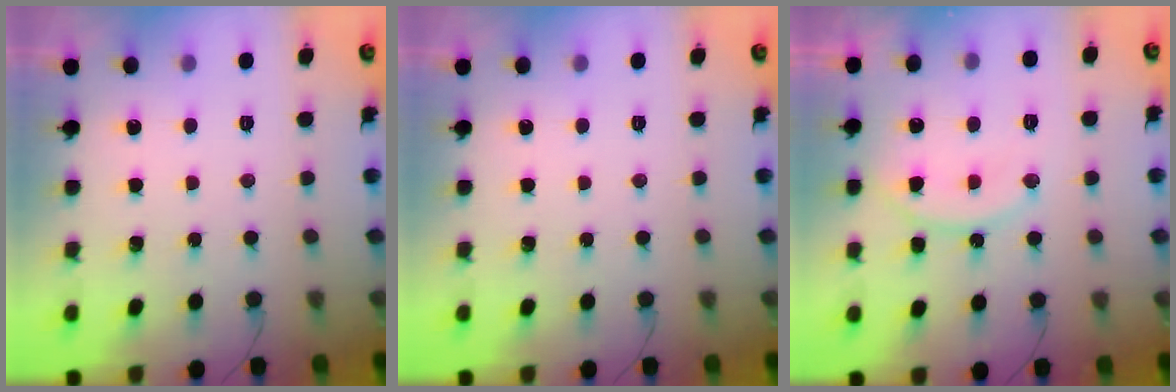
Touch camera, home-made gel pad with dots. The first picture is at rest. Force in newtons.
{"total": 0.0}
{"total": 12.4, "press": 12.4, "slide": 0.8}